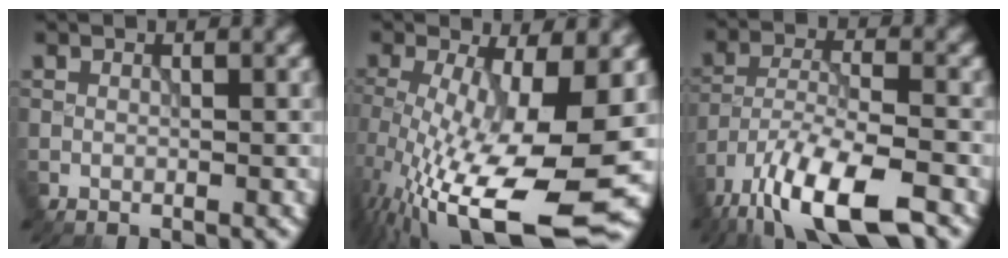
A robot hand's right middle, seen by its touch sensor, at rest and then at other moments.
{"total": 14.5, "force": [-3.3, 4.5, 13.4], "torque": [-0.238, -0.022, -0.043]}
{"total": 10.8, "force": [-7.4, 3.2, 7.1], "torque": [-0.134, -0.008, -0.137]}